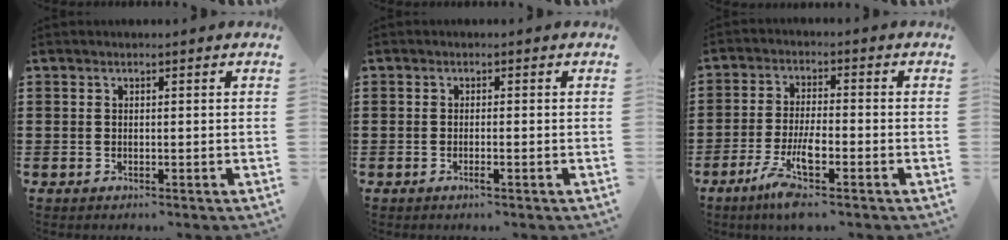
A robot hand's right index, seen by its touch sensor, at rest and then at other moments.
{"total": 1.1, "force": [-0.6, -0.1, 1.0], "torque": [-0.017, -0.006, -0.010]}
{"total": 5.8, "force": [-3.3, 1.1, 4.7], "torque": [-0.112, -0.015, -0.065]}